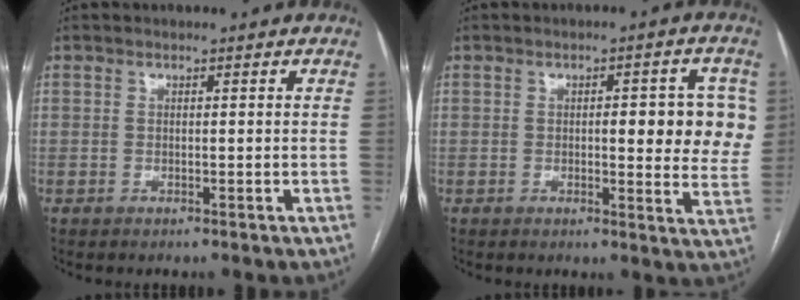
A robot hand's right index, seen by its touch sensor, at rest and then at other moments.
{"total": 9.7, "force": [1.6, 2.9, 9.1], "torque": [-0.096, 0.007, 0.015]}